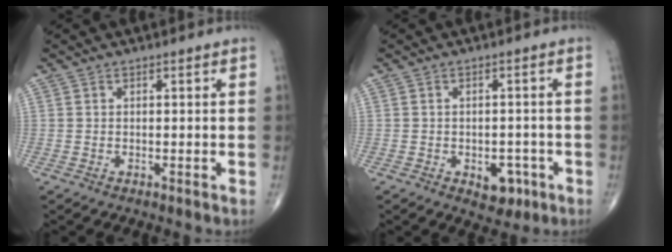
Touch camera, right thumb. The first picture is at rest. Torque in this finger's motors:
{"motor_torque": [0.71, 0.69, 0.13, -0.35, -0.03]}